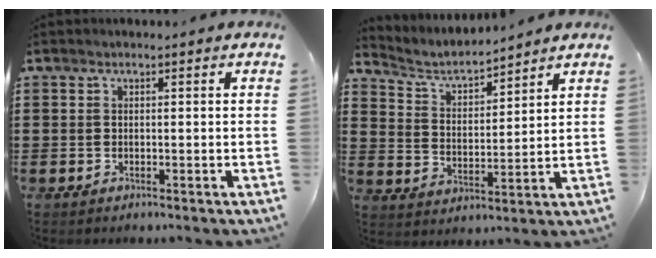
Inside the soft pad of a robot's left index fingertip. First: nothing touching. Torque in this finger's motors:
{"motor_torque": [-0.30, 0.49, -0.01, -0.01]}